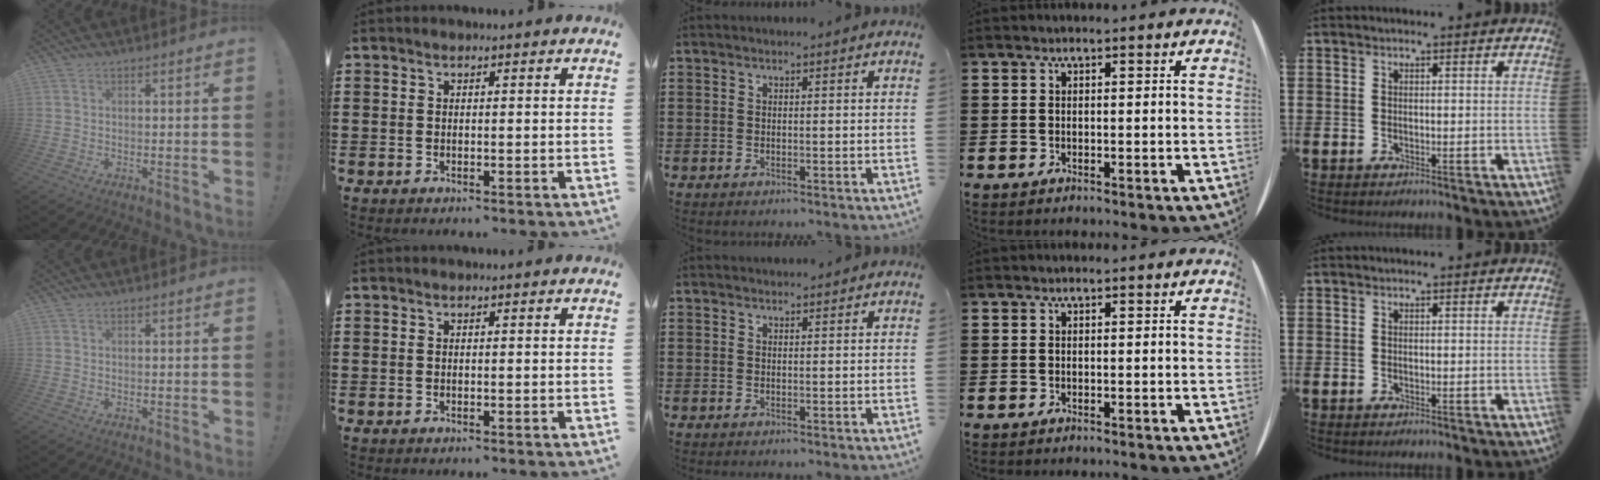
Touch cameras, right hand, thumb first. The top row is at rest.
{"middle": {"total": 0.7, "force": [0.7, 0.2, 0.0], "torque": [0.007, -0.002, 0.012]}}